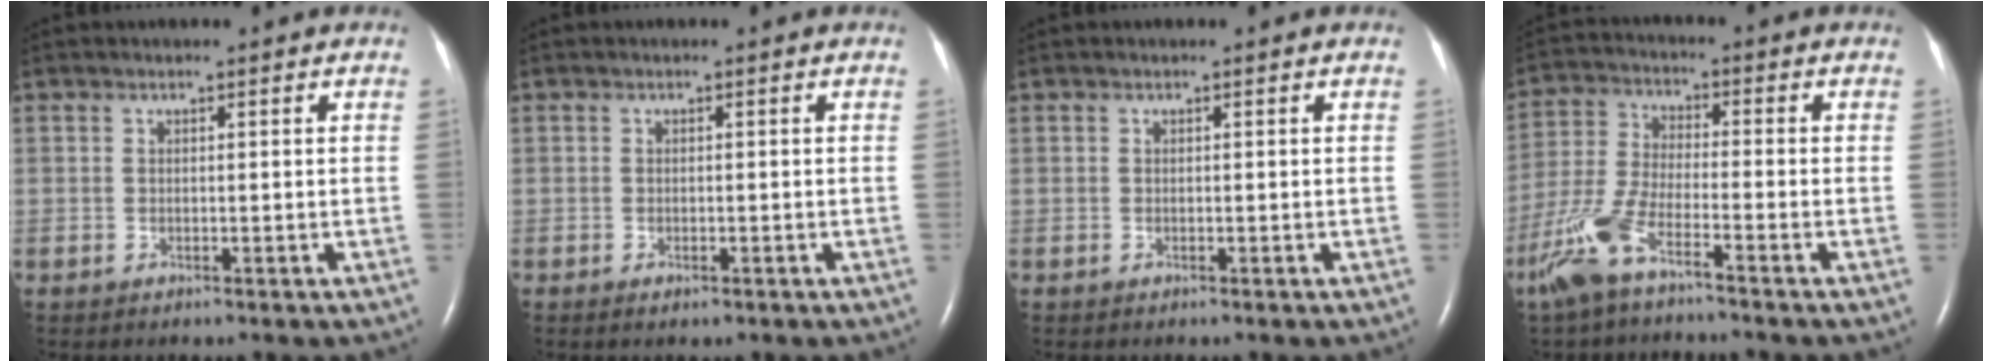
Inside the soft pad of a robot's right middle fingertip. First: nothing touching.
{"total": 1.0, "force": [-0.6, 0.4, 0.7], "torque": [-0.014, -0.002, -0.004]}
{"total": 0.0}
{"total": 8.7, "force": [-5.8, 1.2, 6.4], "torque": [-0.156, -0.012, -0.124]}